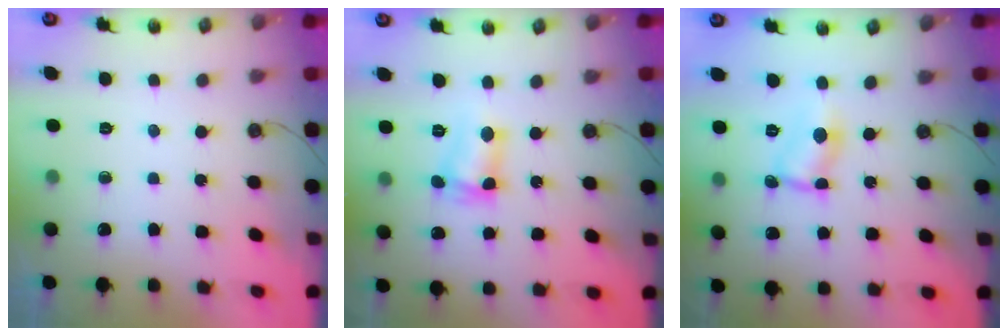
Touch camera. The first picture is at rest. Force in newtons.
{"total": 6.5, "press": 6.1, "slide": 2.3}
{"total": 2.9, "press": 2.9, "slide": 0.2}